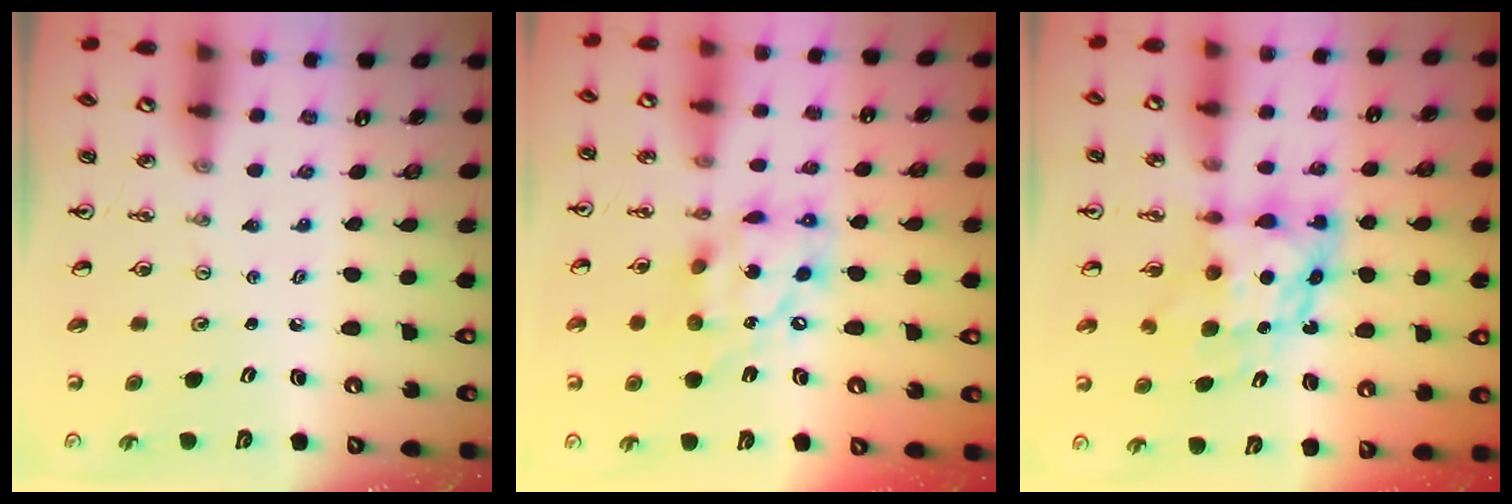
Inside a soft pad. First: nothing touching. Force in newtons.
{"total": 14.6, "press": 14.5, "slide": 1.7}
{"total": 9.1, "press": 9.1, "slide": 0.7}